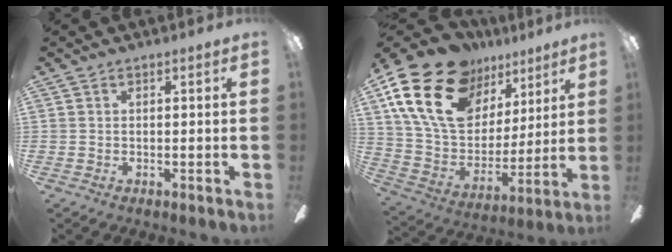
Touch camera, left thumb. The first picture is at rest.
{"total": 23.6, "force": [13.8, 14.3, 12.6], "torque": [-0.258, -0.070, 0.257]}